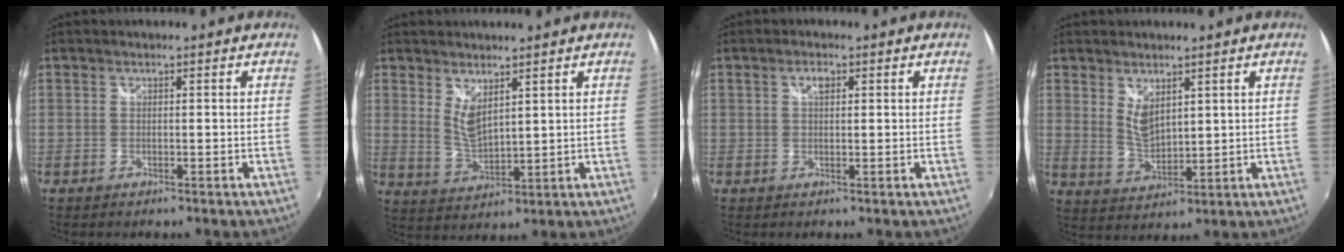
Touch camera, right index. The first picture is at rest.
{"total": 5.0, "force": [2.9, 1.9, 3.6], "torque": [-0.063, -0.011, 0.057]}
{"total": 1.9, "force": [0.7, 1.0, 1.5], "torque": [-0.024, 0.005, 0.010]}
{"total": 5.1, "force": [2.8, 2.5, 3.4], "torque": [-0.057, -0.009, 0.055]}